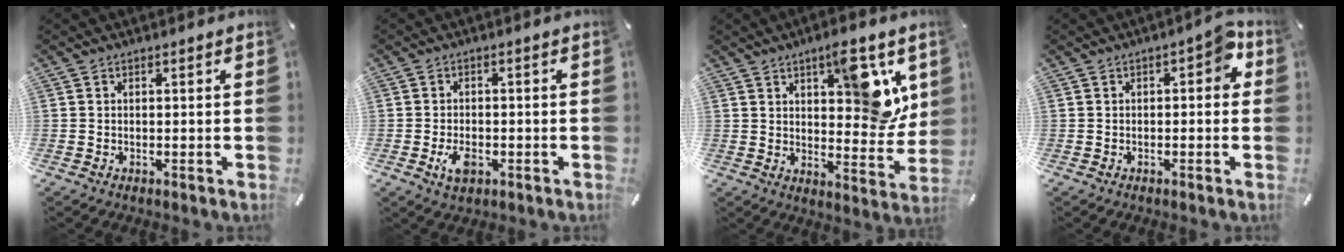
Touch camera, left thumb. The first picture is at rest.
{"total": 4.2, "force": [-1.6, 2.6, 2.8], "torque": [-0.067, 0.002, -0.032]}
{"total": 13.7, "force": [6.6, 6.1, 10.3], "torque": [-0.103, -0.043, 0.104]}
{"total": 4.3, "force": [0.0, 2.3, 3.7], "torque": [-0.048, 0.006, -0.008]}